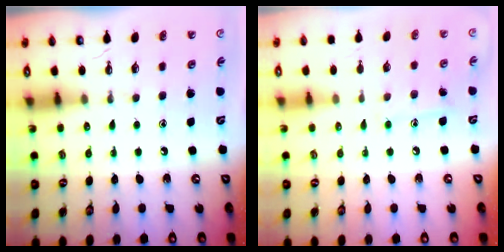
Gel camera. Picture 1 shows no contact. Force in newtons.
{"total": 6.7, "press": 6.7, "slide": 0.5}